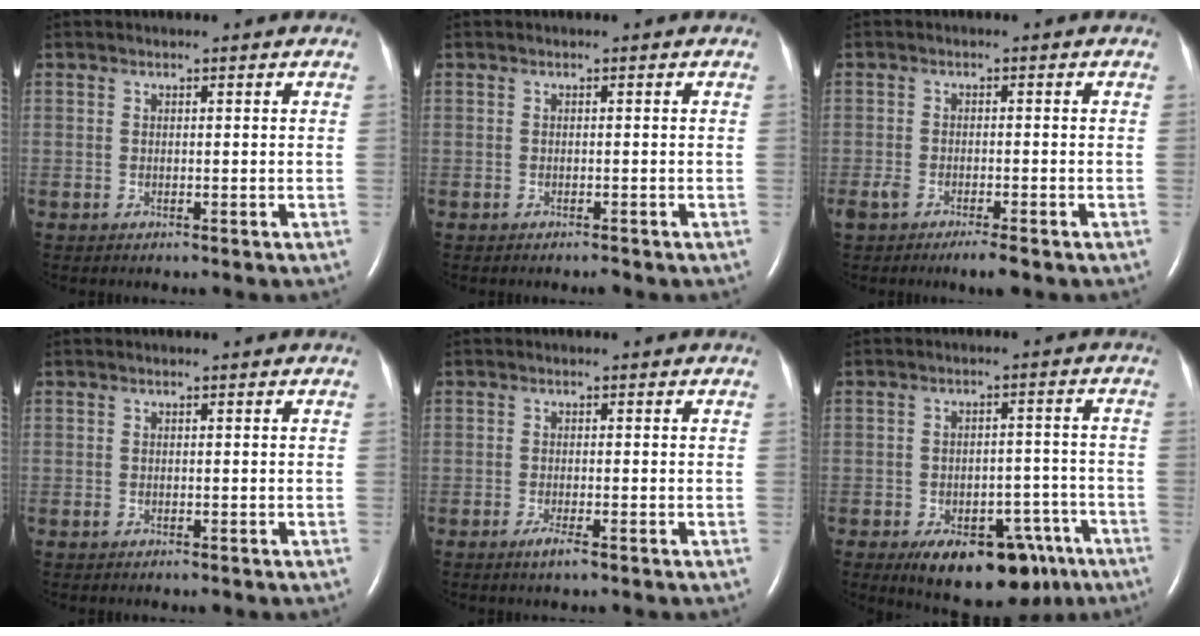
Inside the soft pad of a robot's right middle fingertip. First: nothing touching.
{"total": 0.6, "force": [-0.5, 0.0, 0.2], "torque": [-0.008, -0.002, -0.007]}
{"total": 4.1, "force": [-2.8, 0.8, 2.8], "torque": [-0.055, -0.008, -0.047]}
{"total": 0.6, "force": [-0.4, 0.3, 0.4], "torque": [-0.011, -0.001, -0.003]}
{"total": 1.9, "force": [-1.2, 0.1, 1.4], "torque": [-0.032, -0.004, -0.023]}
{"total": 13.9, "force": [-9.0, 6.8, 8.2], "torque": [-0.099, 0.017, -0.122]}